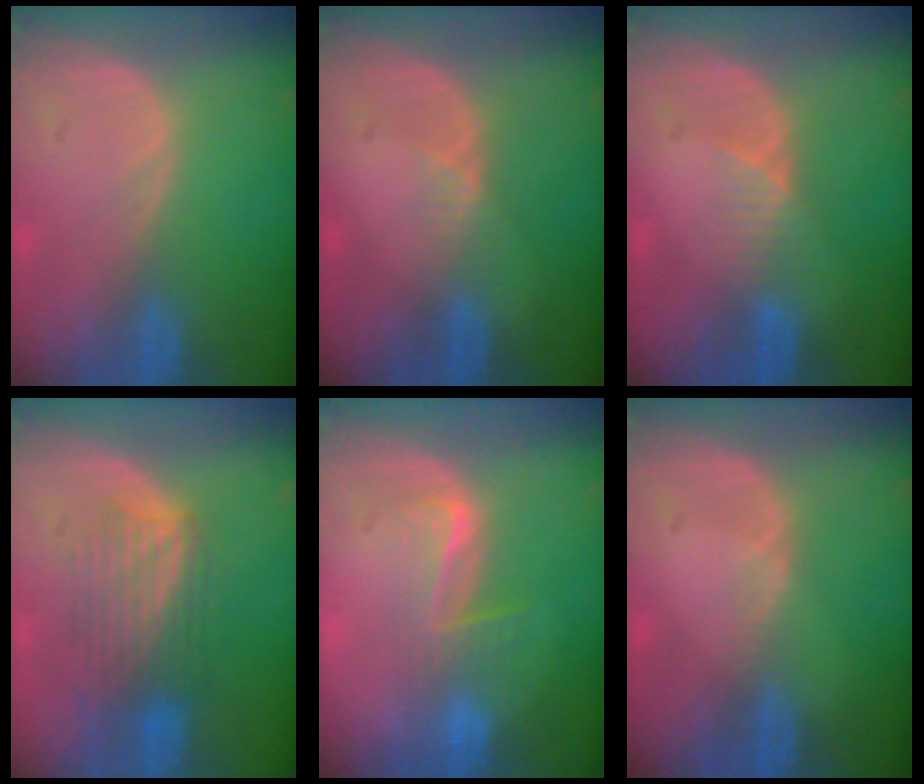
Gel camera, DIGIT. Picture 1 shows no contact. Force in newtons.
{"total": 2.0, "press": 1.6, "slide": 1.3}
{"total": 3.0, "press": 2.6, "slide": 1.5}
{"total": 6.4, "press": 6.3, "slide": 0.6}
{"total": 4.6, "press": 4.4, "slide": 1.4}
{"total": 1.1, "press": 0.8, "slide": 0.8}